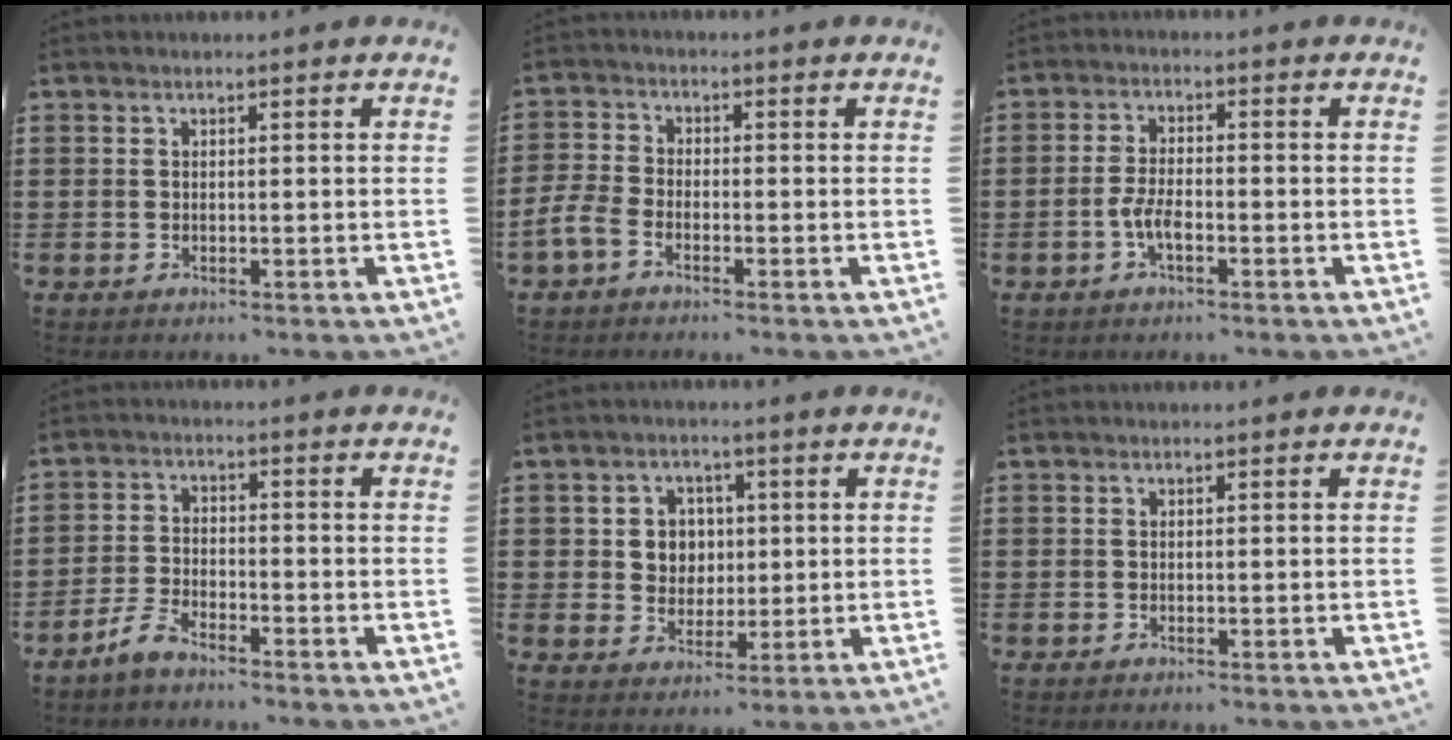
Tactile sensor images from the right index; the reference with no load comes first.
{"total": 3.2, "force": [-2.4, 1.1, 1.8], "torque": [-0.051, -0.002, -0.052]}
{"total": 3.6, "force": [-1.6, 1.1, 3.0], "torque": [-0.073, -0.003, -0.035]}
{"total": 3.5, "force": [-3.2, 0.7, 1.4], "torque": [-0.038, 0.005, -0.067]}
{"total": 4.7, "force": [0.6, 4.4, 1.4], "torque": [-0.039, 0.013, 0.006]}
{"total": 0.0}